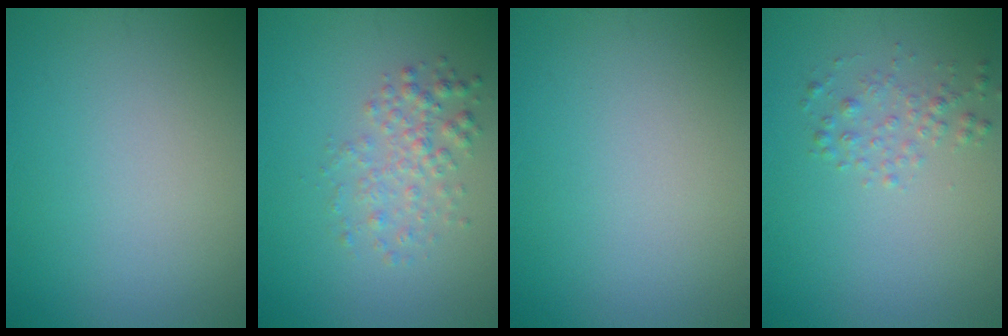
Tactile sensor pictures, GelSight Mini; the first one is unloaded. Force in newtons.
{"total": 2.5, "press": 2.5, "slide": 0.0}
{"total": 0.0}
{"total": 1.6, "press": 1.6, "slide": 0.0}